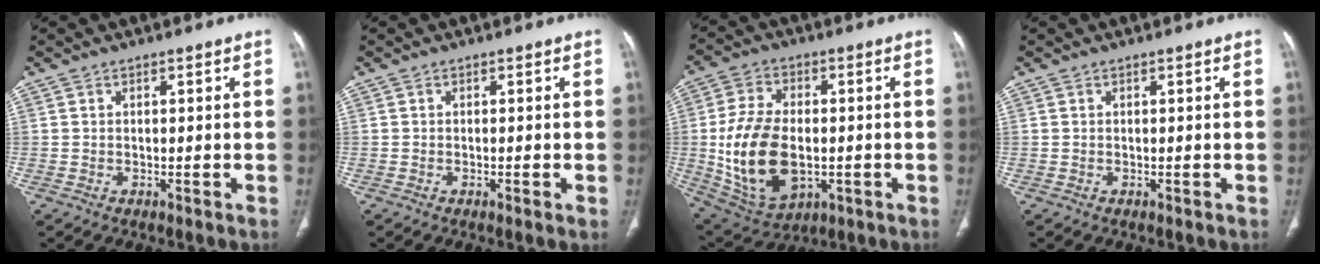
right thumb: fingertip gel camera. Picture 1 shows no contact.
{"total": 1.2, "force": [-0.3, 0.1, 1.2], "torque": [-0.021, -0.003, -0.004]}
{"total": 17.8, "force": [-1.9, 11.0, 13.9], "torque": [-0.257, -0.001, -0.014]}
{"total": 0.0}